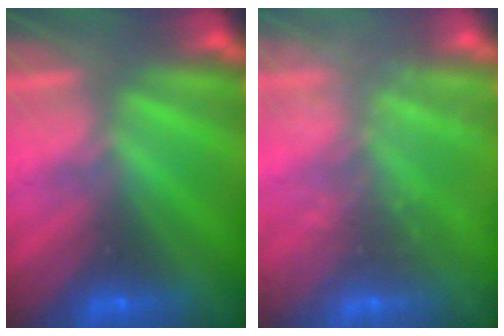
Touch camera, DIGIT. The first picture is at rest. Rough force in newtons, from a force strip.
{"total": 6.8}